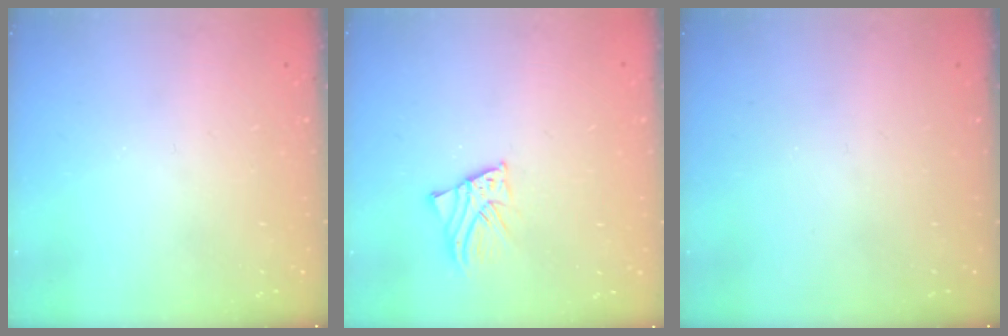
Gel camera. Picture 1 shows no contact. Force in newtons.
{"total": 2.2, "press": 2.2, "slide": 0.1}
{"total": 0.0}